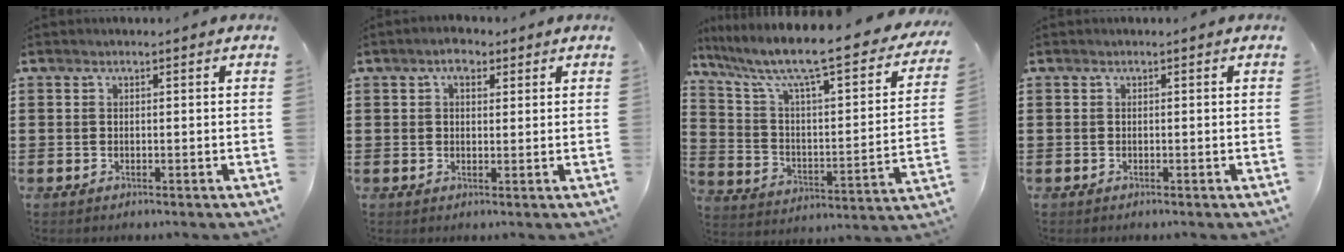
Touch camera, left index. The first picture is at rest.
{"total": 3.4, "force": [2.1, 1.7, 2.0], "torque": [-0.030, 0.005, 0.033]}
{"total": 9.9, "force": [7.9, 0.8, 5.8], "torque": [-0.140, -0.065, 0.124]}
{"total": 0.0}